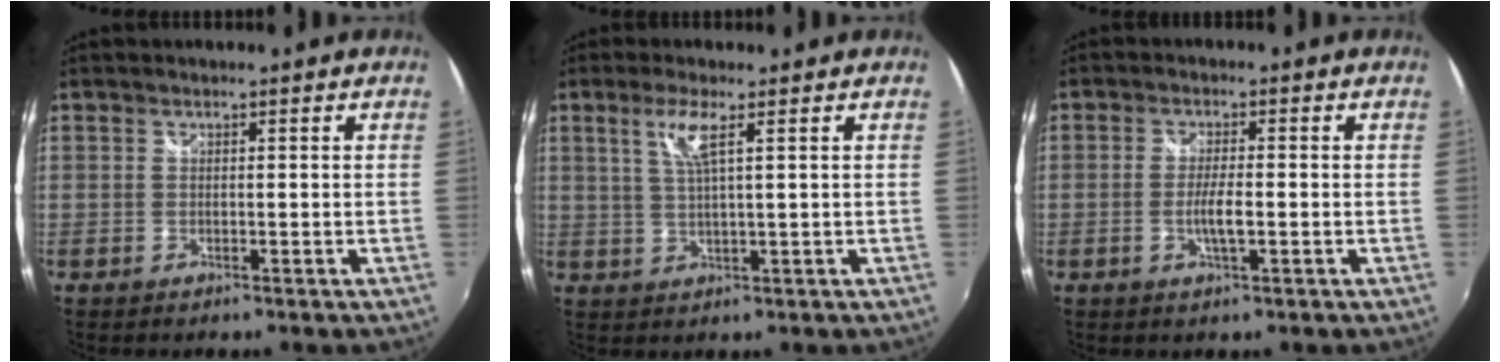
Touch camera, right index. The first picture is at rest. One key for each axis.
{"total": 4.5, "fx": 2.0, "fy": 0.0, "fz": 4.0, "tx": -0.081, "ty": -0.002, "tz": 0.041}
{"total": 3.7, "fx": -1.0, "fy": 0.5, "fz": 3.5, "tx": -0.068, "ty": -0.005, "tz": -0.017}